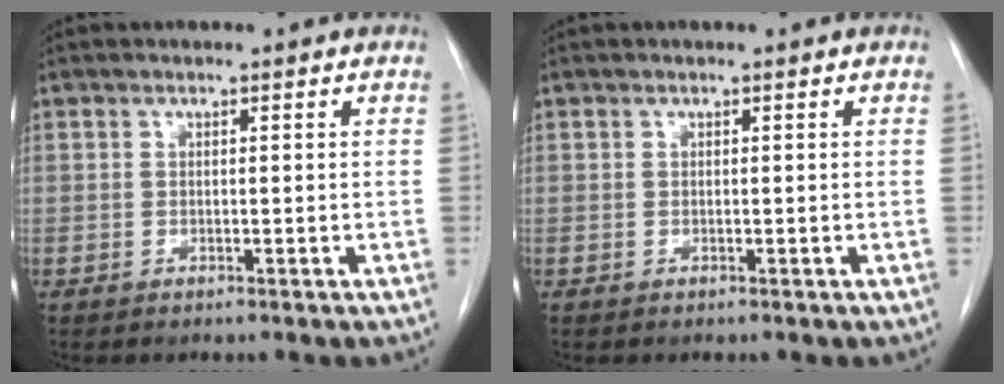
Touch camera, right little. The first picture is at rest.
{"total": 0.0}